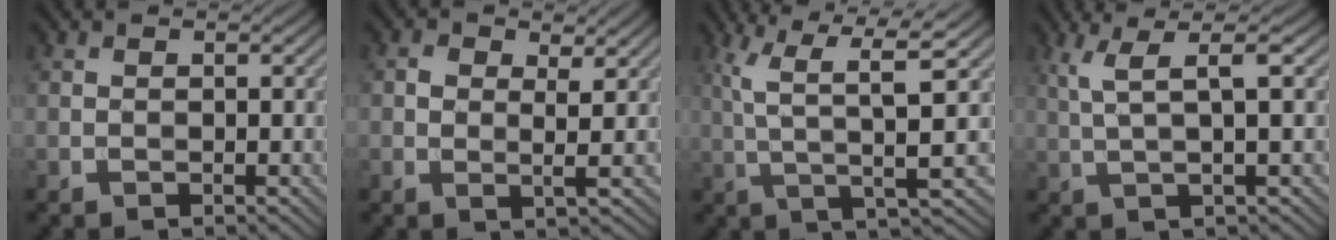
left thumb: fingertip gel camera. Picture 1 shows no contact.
{"total": 2.9, "force": [0.8, 1.3, 2.5], "torque": [-0.055, -0.001, 0.013]}
{"total": 7.4, "force": [1.2, 1.5, 7.2], "torque": [-0.144, 0.009, 0.027]}
{"total": 5.5, "force": [2.2, 0.7, 5.0], "torque": [-0.099, 0.017, 0.045]}